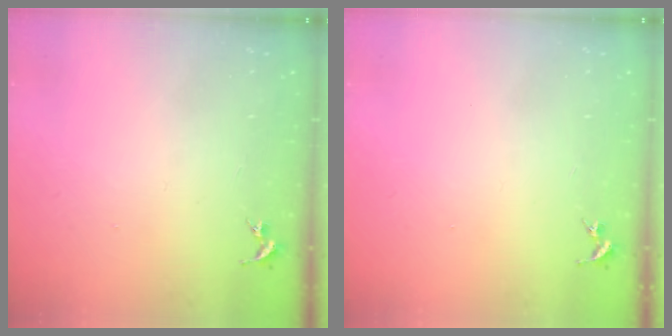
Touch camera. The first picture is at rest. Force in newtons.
{"total": 0.0}